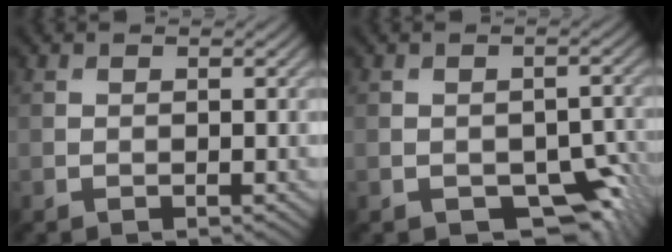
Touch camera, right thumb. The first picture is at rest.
{"total": 7.2, "force": [-3.5, 4.3, 4.6], "torque": [-0.065, -0.017, -0.042]}